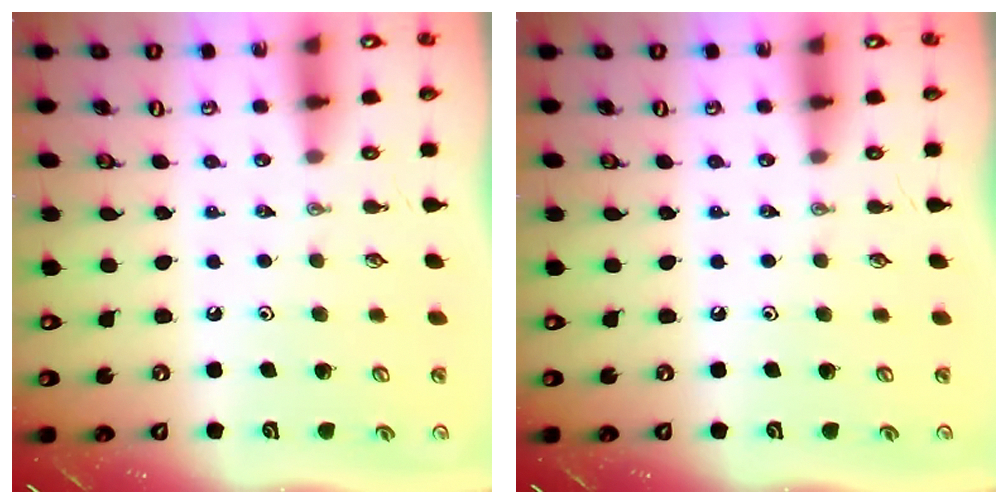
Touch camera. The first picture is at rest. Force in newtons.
{"total": 0.0}